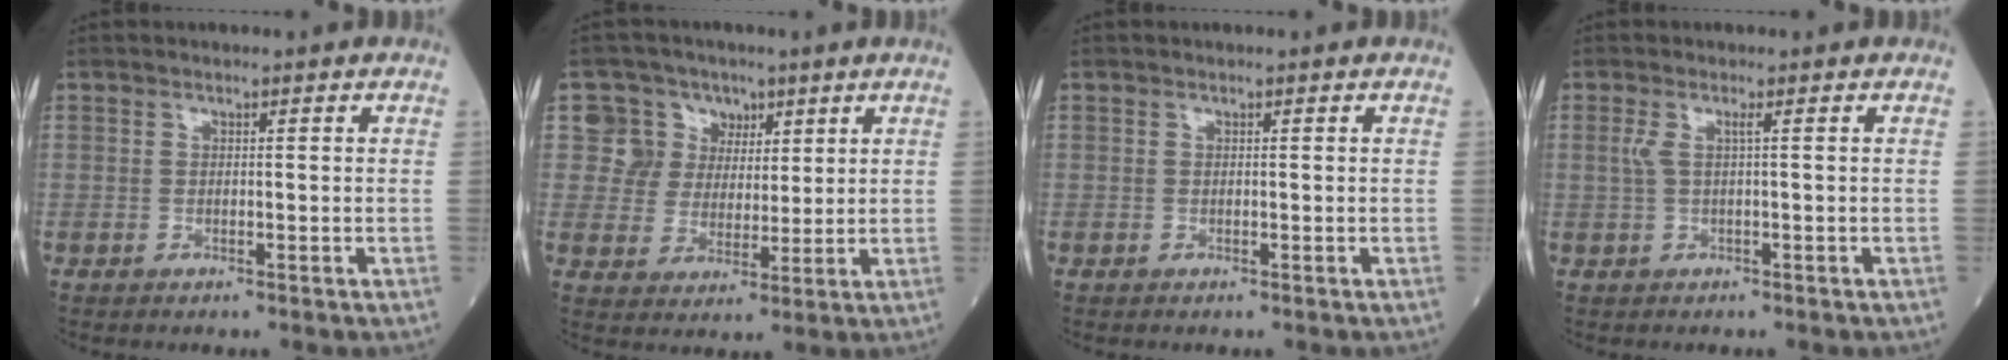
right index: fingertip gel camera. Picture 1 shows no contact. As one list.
[{"total": 7.3, "force": [2.9, 6.7, 0.4], "torque": [0.001, 0.017, 0.053]}, {"total": 0.0}, {"total": 1.7, "force": [0.4, -0.1, 1.6], "torque": [-0.046, 0.011, 0.010]}]